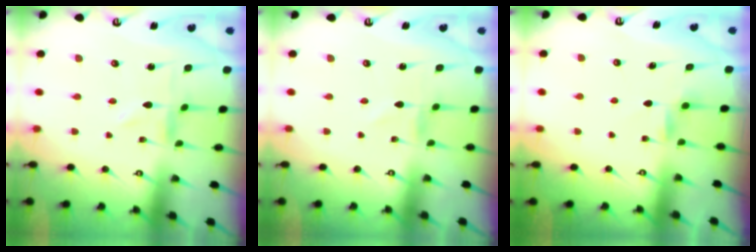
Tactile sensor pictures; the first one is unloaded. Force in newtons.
{"total": 0.7, "press": 0.7, "slide": 0.1}
{"total": 3.7, "press": 3.6, "slide": 0.5}